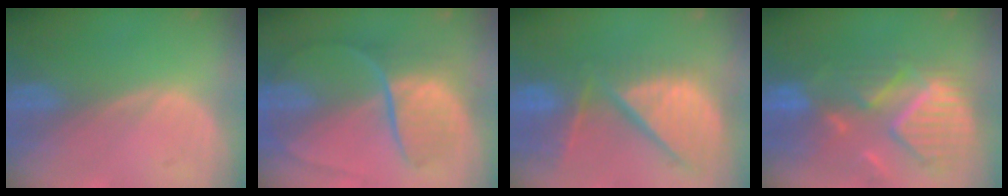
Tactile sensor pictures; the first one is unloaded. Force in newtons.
{"total": 8.8, "press": 7.6, "slide": 4.5}
{"total": 13.1, "press": 11.0, "slide": 7.1}
{"total": 12.1, "press": 10.5, "slide": 6.0}